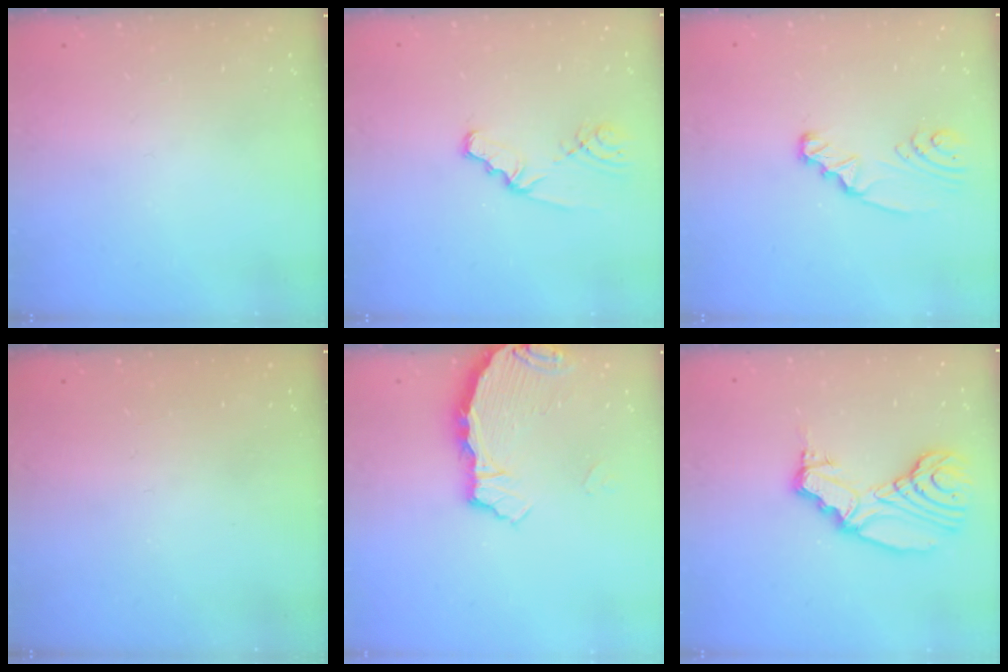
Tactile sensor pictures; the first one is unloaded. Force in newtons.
{"total": 2.6, "press": 2.6, "slide": 0.3}
{"total": 3.0, "press": 3.0, "slide": 0.4}
{"total": 0.0}
{"total": 3.3, "press": 3.3, "slide": 0.4}
{"total": 14.5, "press": 14.4, "slide": 1.5}